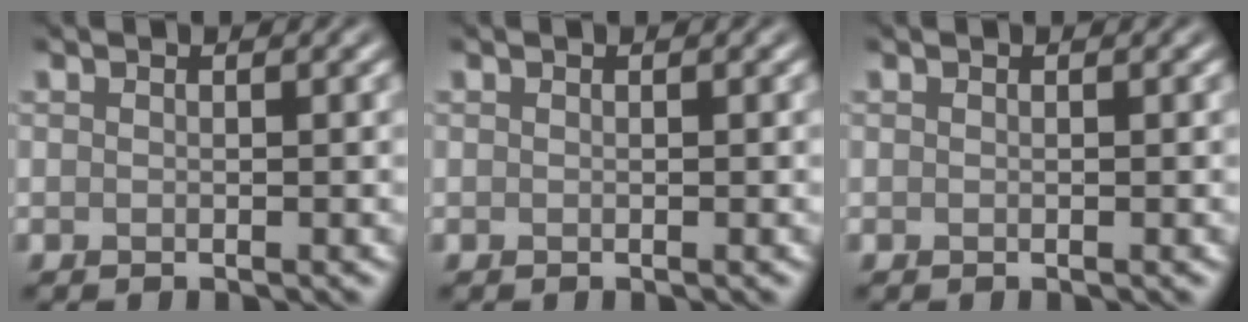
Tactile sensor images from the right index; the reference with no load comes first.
{"total": 0.0}
{"total": 0.0}